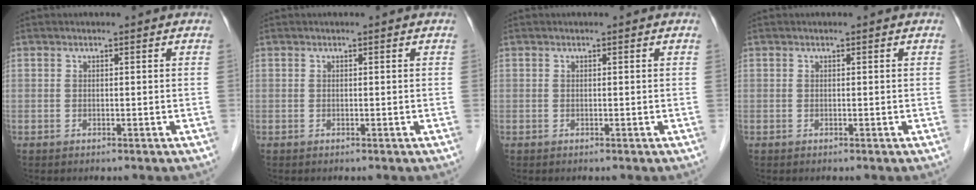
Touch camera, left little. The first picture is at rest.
{"total": 0.0}
{"total": 0.0}
{"total": 0.0}